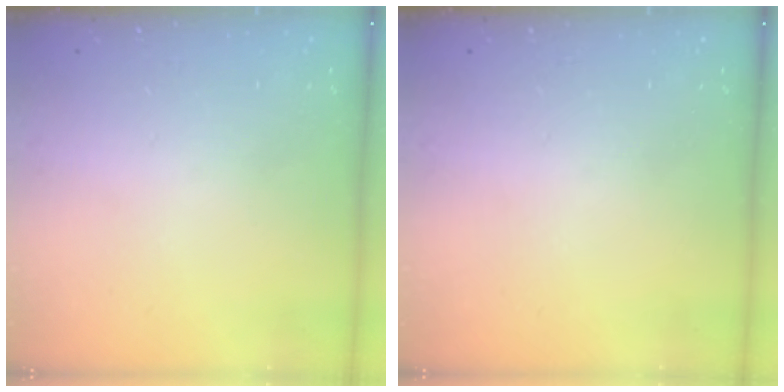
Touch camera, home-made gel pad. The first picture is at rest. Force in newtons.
{"total": 0.0}